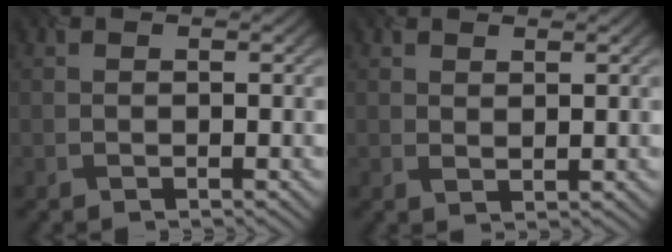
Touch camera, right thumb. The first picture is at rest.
{"total": 1.1, "force": [0.8, 0.4, 0.6], "torque": [-0.010, 0.001, 0.031]}